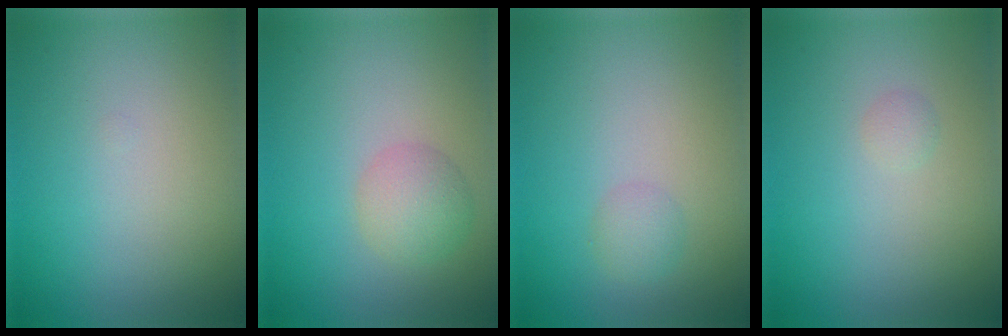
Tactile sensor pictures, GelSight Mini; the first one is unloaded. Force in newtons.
{"total": 2.5, "press": 2.5, "slide": 0.1}
{"total": 1.3, "press": 1.3, "slide": 0.0}
{"total": 0.6, "press": 0.6, "slide": 0.0}